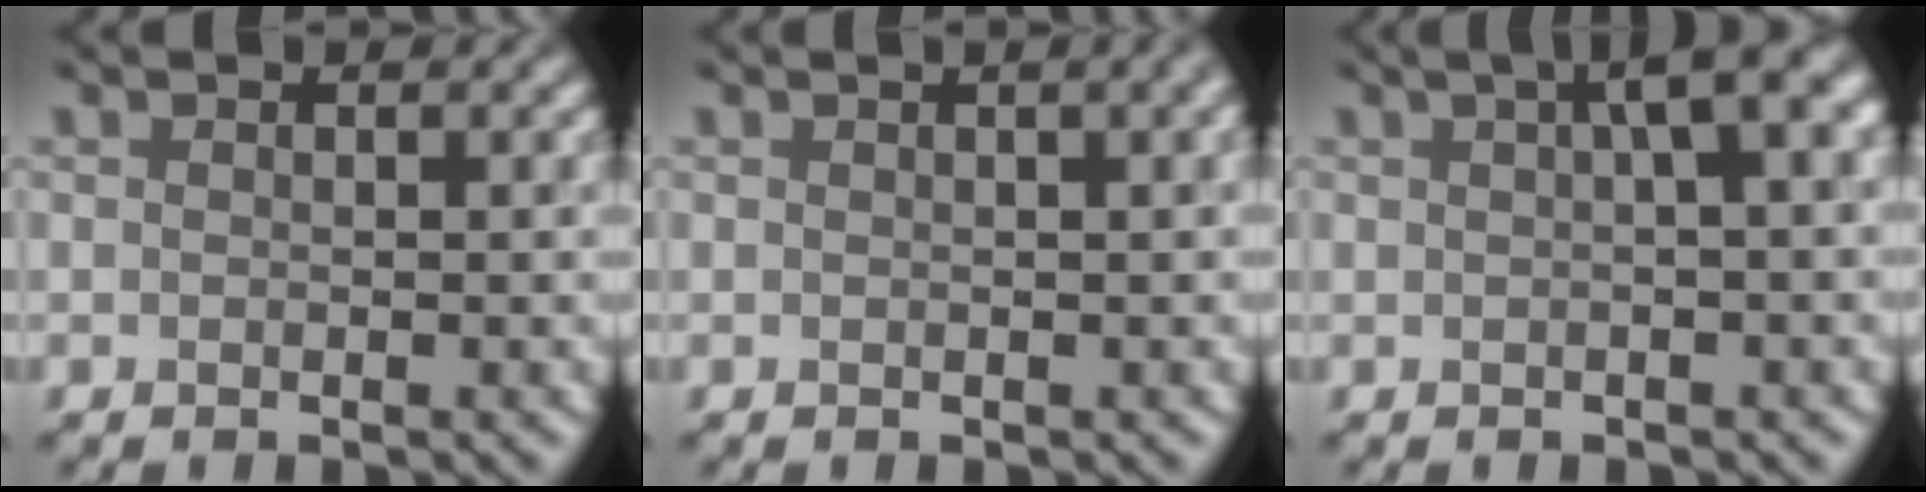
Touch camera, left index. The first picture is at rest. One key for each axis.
{"total": 3.7, "fx": 1.3, "fy": 1.7, "fz": 2.9, "tx": -0.021, "ty": 0.021, "tz": -0.005}
{"total": 4.6, "fx": 1.6, "fy": 1.0, "fz": 4.2, "tx": -0.050, "ty": 0.019, "tz": 0.016}